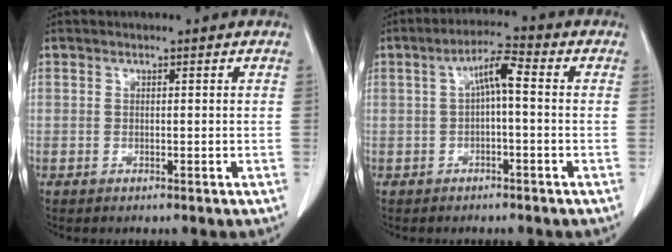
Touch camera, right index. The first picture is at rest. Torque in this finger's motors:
{"motor_torque": [0.57, -0.20, 0.25, 0.07]}